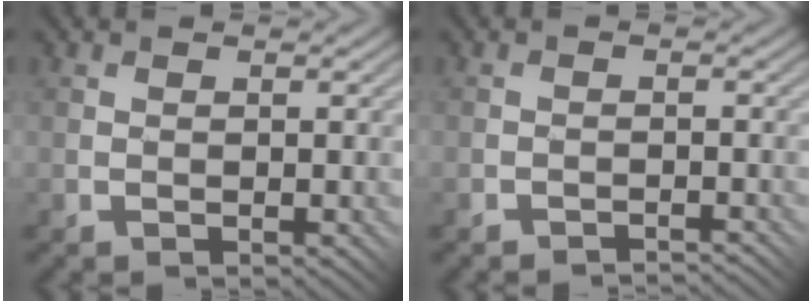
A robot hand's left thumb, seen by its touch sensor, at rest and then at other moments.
{"total": 1.4, "force": [-1.1, -0.6, -0.7], "torque": [0.015, 0.012, -0.027]}